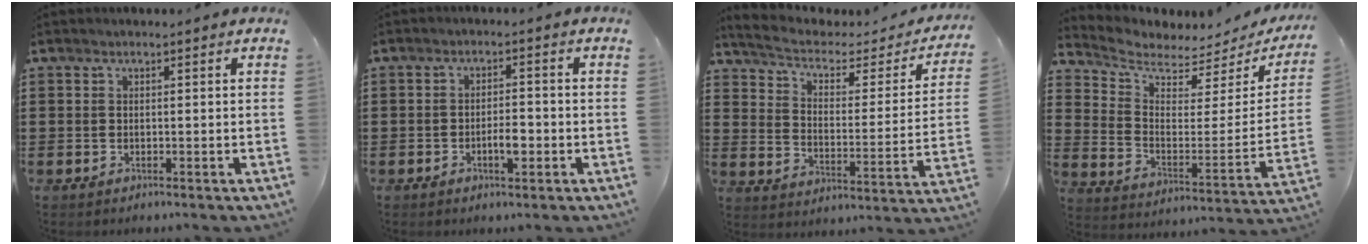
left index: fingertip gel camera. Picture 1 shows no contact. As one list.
[{"total": 3.4, "force": [-1.1, 1.3, 2.9], "torque": [-0.053, 0.006, -0.021]}, {"total": 3.9, "force": [2.6, 1.7, 2.4], "torque": [-0.063, -0.017, 0.037]}, {"total": 4.3, "force": [3.7, 1.5, 1.3], "torque": [-0.054, -0.034, 0.061]}]